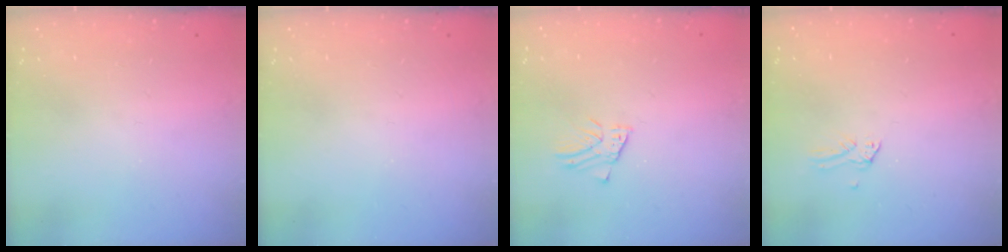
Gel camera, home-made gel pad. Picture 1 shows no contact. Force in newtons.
{"total": 0.0}
{"total": 2.1, "press": 2.1, "slide": 0.1}
{"total": 0.0}